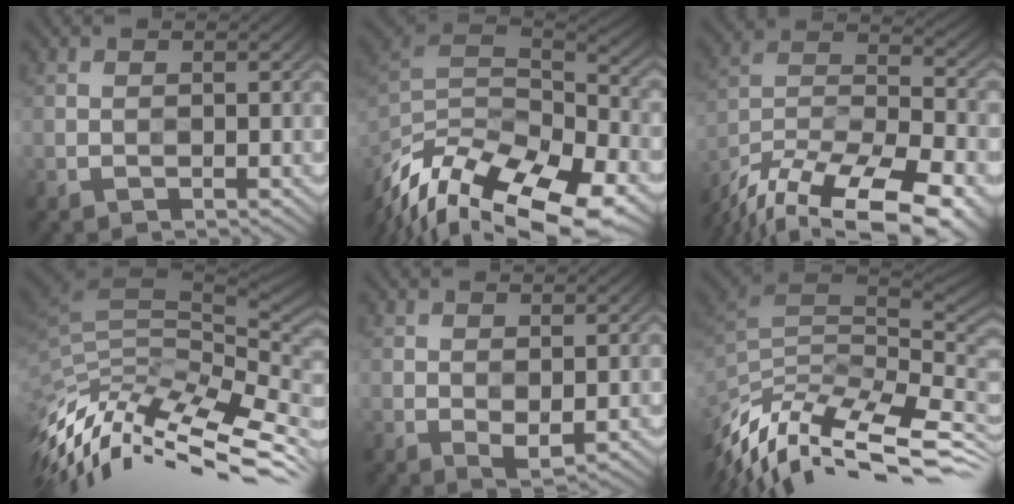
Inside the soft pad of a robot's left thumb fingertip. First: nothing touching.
{"total": 18.0, "force": [-12.1, 7.7, 10.9], "torque": [-0.243, -0.015, -0.176]}
{"total": 19.6, "force": [-15.9, 6.3, 9.7], "torque": [-0.184, -0.035, -0.242]}
{"total": 14.0, "force": [-6.3, 6.1, 11.0], "torque": [-0.249, -0.016, -0.097]}
{"total": 1.7, "force": [0.4, 0.8, 1.4], "torque": [-0.026, -0.006, 0.011]}
{"total": 13.0, "force": [-5.5, 5.5, 10.5], "torque": [-0.237, 0.001, -0.079]}